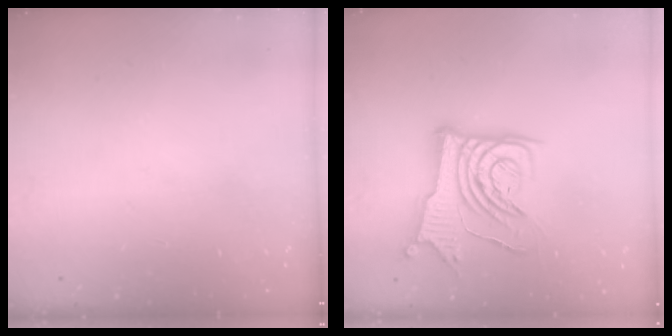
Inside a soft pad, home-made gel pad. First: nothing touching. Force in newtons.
{"total": 13.6, "press": 13.5, "slide": 1.8}